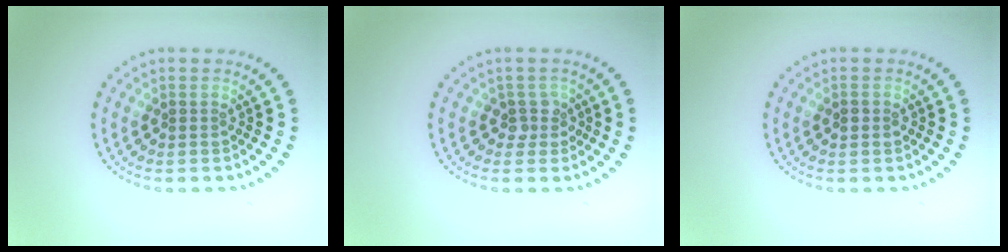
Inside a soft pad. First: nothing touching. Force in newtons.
{"total": 1.8, "press": 1.3, "slide": 1.2}
{"total": 1.3, "press": 1.3, "slide": 0.1}